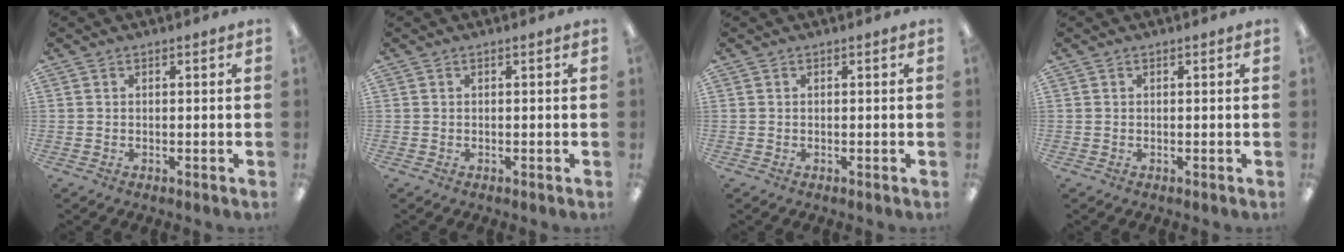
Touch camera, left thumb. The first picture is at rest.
{"total": 0.0}
{"total": 0.0}
{"total": 0.0}